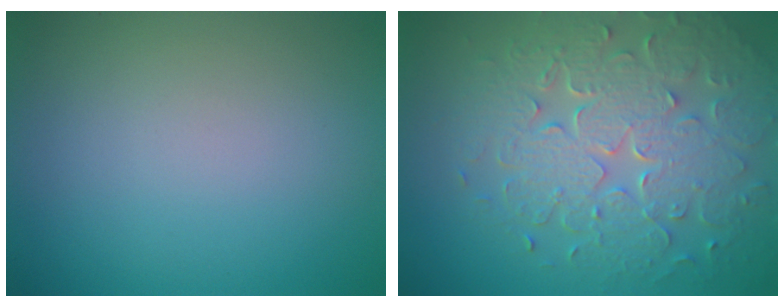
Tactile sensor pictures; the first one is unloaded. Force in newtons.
{"total": 8.3, "press": 6.0, "slide": 5.7}